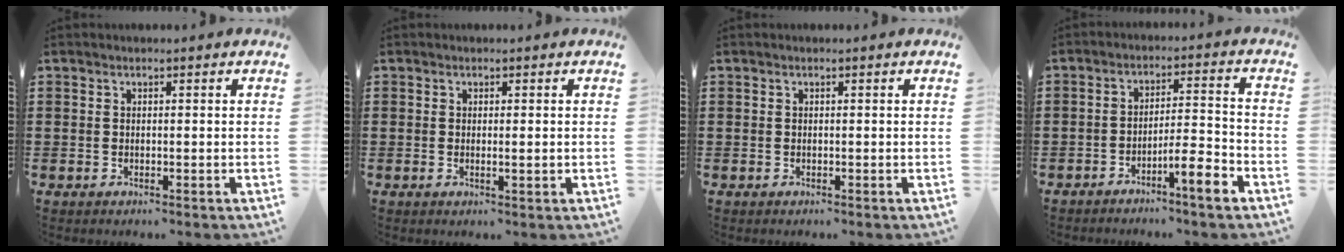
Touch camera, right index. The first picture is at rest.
{"total": 0.9, "force": [0.1, 0.1, 0.9], "torque": [-0.017, -0.001, 0.001]}
{"total": 0.0}
{"total": 6.5, "force": [-4.3, 0.8, 4.7], "torque": [-0.076, 0.004, -0.076]}